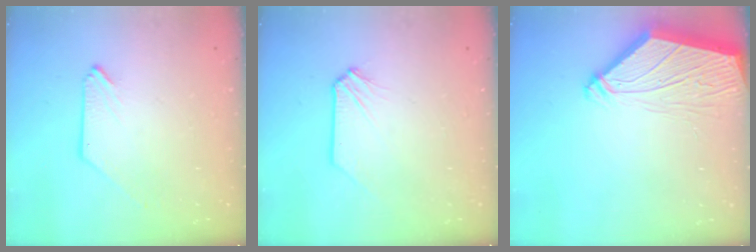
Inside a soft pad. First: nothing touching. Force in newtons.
{"total": 0.0}
{"total": 4.3, "press": 4.2, "slide": 0.5}